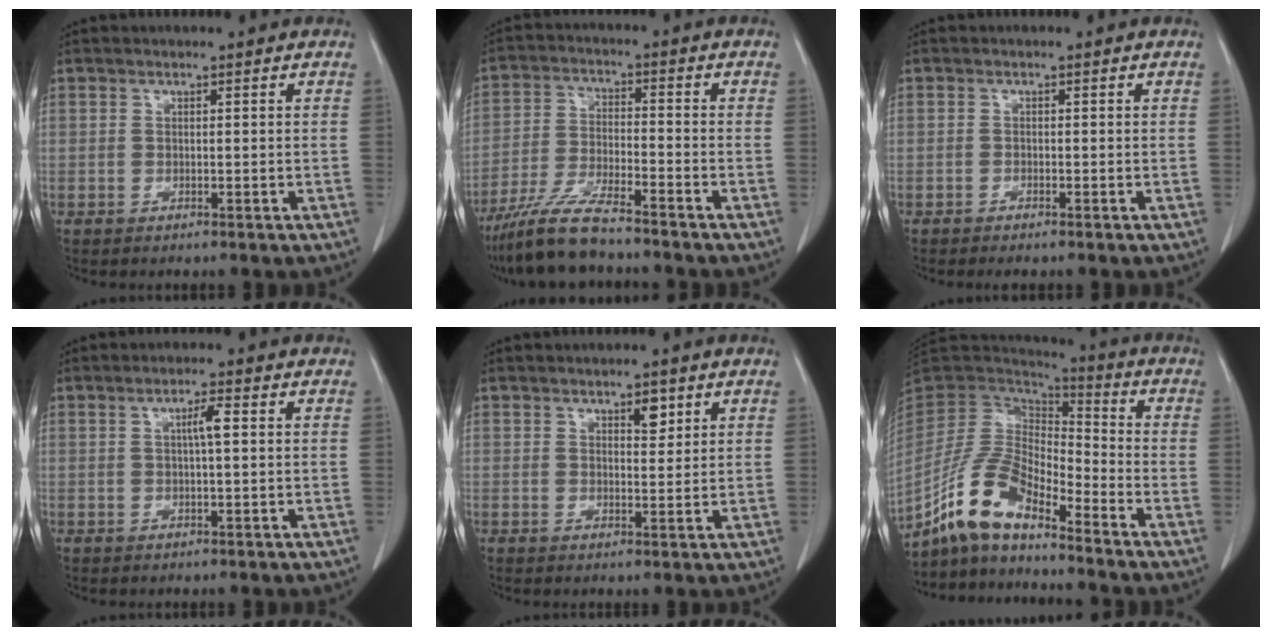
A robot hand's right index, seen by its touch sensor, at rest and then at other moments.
{"total": 9.6, "force": [-8.1, 0.7, 5.1], "torque": [-0.103, -0.026, -0.154]}
{"total": 1.1, "force": [-0.9, 0.1, 0.5], "torque": [-0.009, -0.003, -0.014]}
{"total": 2.7, "force": [0.5, 0.1, 2.6], "torque": [-0.046, 0.003, 0.007]}
{"total": 2.7, "force": [1.6, 1.1, 1.9], "torque": [-0.028, -0.005, 0.025]}
{"total": 11.8, "force": [-9.0, 3.4, 6.7], "torque": [-0.146, 0.019, -0.175]}